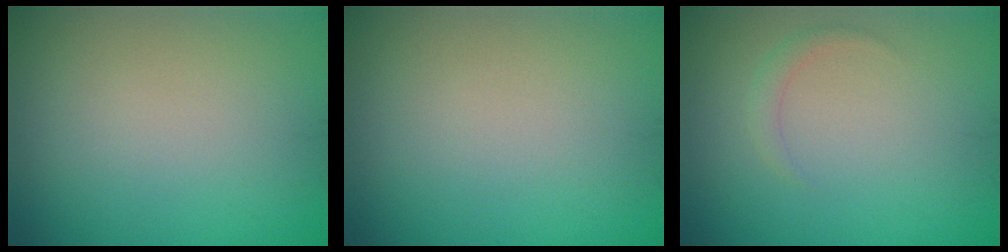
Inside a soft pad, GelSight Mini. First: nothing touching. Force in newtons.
{"total": 0.0}
{"total": 1.0, "press": 1.0, "slide": 0.1}